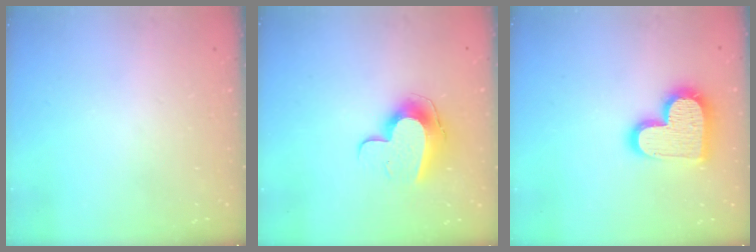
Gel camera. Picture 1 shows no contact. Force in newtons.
{"total": 12.2, "press": 12.2, "slide": 0.9}
{"total": 17.6, "press": 17.6, "slide": 1.3}